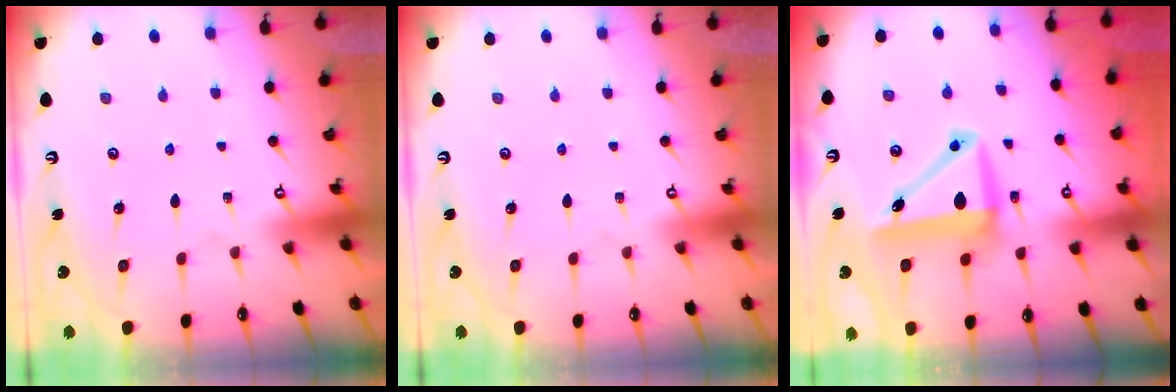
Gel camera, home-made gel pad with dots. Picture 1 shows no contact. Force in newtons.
{"total": 0.0}
{"total": 9.5, "press": 8.9, "slide": 3.5}